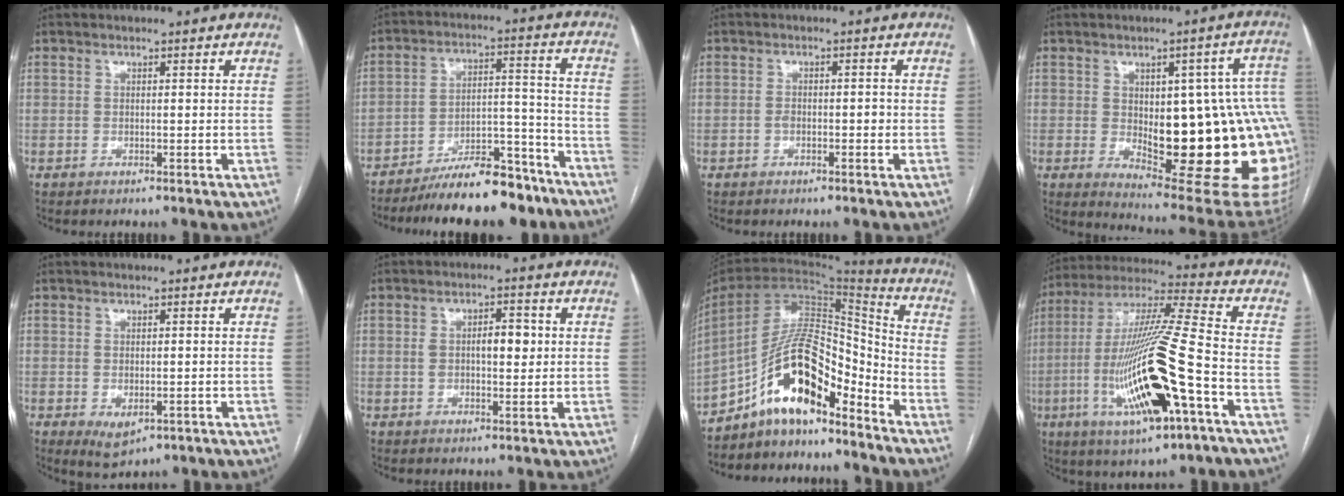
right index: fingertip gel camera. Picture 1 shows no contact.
{"total": 15.0, "force": [-12.5, 3.9, 7.2], "torque": [-0.100, 0.037, -0.199]}
{"total": 1.5, "force": [-0.5, 0.7, 1.2], "torque": [-0.022, 0.004, -0.004]}
{"total": 24.7, "force": [-1.9, 7.3, 23.5], "torque": [-0.229, 0.011, 0.001]}
{"total": 3.8, "force": [-1.2, 2.0, 2.9], "torque": [-0.046, -0.008, -0.005]}
{"total": 4.9, "force": [0.7, 2.0, 4.4], "torque": [-0.076, 0.012, 0.016]}
{"total": 14.9, "force": [-10.2, 4.6, 9.9], "torque": [-0.178, 0.036, -0.180]}
{"total": 21.0, "force": [-6.5, 1.9, 19.9], "torque": [-0.419, -0.022, -0.113]}